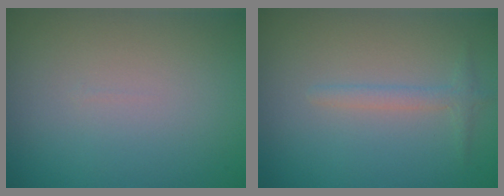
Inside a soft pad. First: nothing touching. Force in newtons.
{"total": 1.4, "press": 1.4, "slide": 0.0}